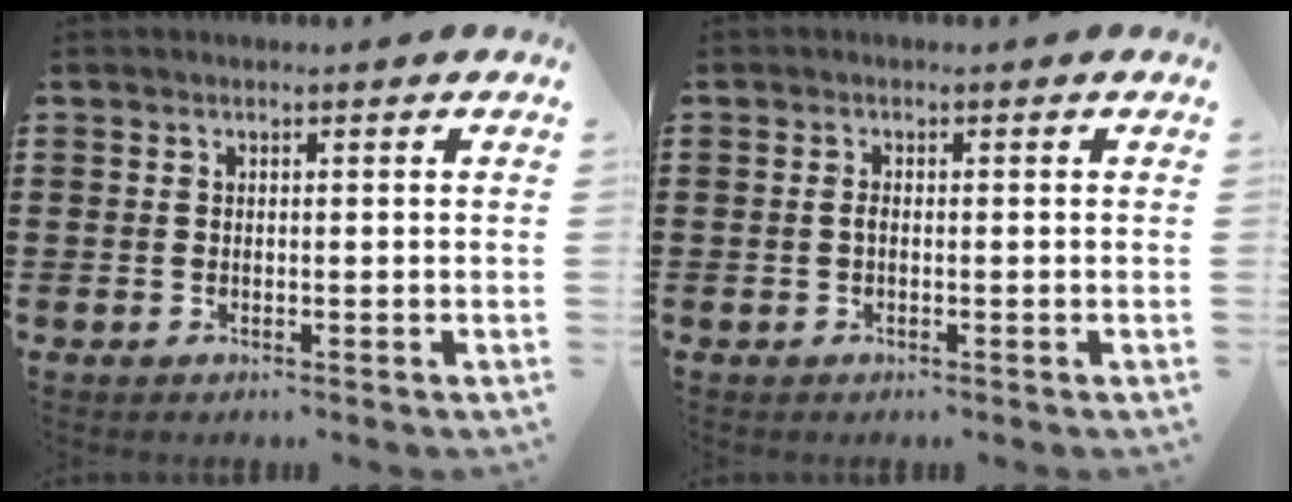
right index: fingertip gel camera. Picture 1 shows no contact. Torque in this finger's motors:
{"motor_torque": [0.31, -0.06, 0.17, 0.05]}